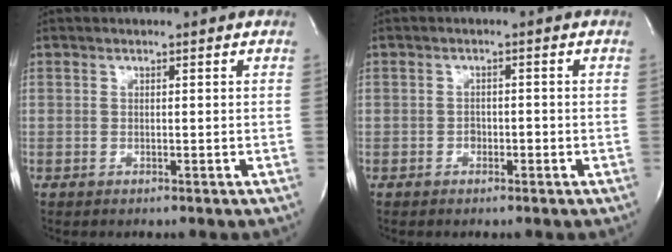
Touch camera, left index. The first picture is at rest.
{"total": 1.2, "force": [-0.6, 0.8, 0.6], "torque": [-0.010, 0.005, -0.009]}